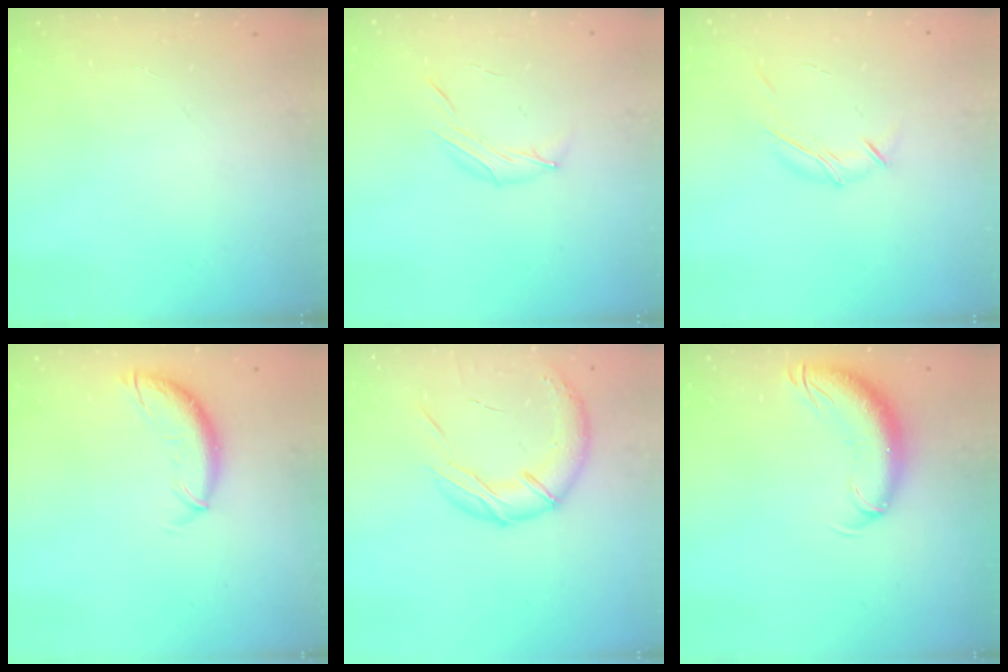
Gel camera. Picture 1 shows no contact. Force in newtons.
{"total": 7.0, "press": 6.9, "slide": 1.4}
{"total": 6.4, "press": 6.3, "slide": 0.9}
{"total": 9.9, "press": 9.8, "slide": 1.4}
{"total": 14.9, "press": 14.7, "slide": 2.3}
{"total": 12.1, "press": 11.8, "slide": 2.7}